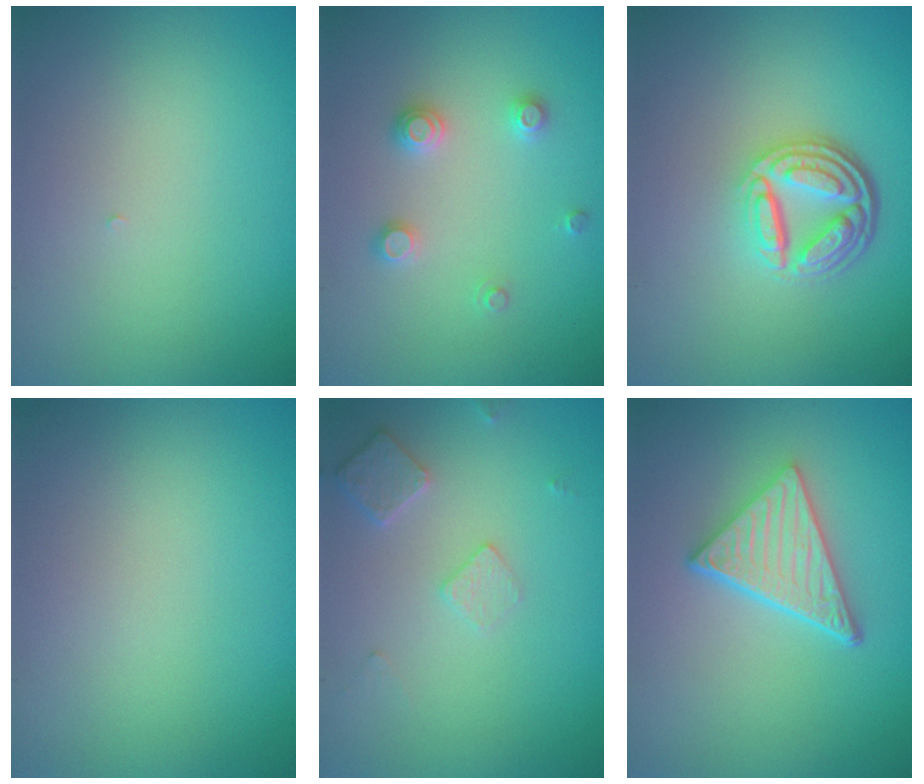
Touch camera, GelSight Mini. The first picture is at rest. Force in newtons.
{"total": 2.0, "press": 2.0, "slide": 0.2}
{"total": 4.9, "press": 3.6, "slide": 3.2}
{"total": 0.0}
{"total": 2.1, "press": 2.1, "slide": 0.3}
{"total": 5.2, "press": 3.7, "slide": 3.6}